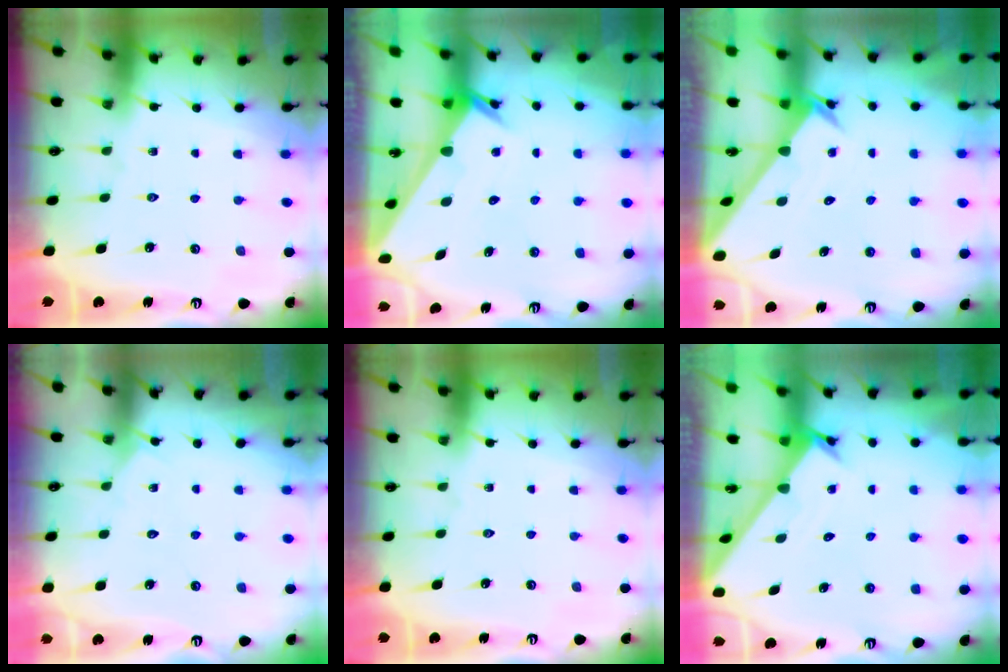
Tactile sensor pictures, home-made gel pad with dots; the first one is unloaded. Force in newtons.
{"total": 2.2, "press": 2.2, "slide": 0.1}
{"total": 2.3, "press": 2.3, "slide": 0.2}
{"total": 3.6, "press": 3.6, "slide": 0.4}
{"total": 0.0}
{"total": 1.8, "press": 1.8, "slide": 0.1}